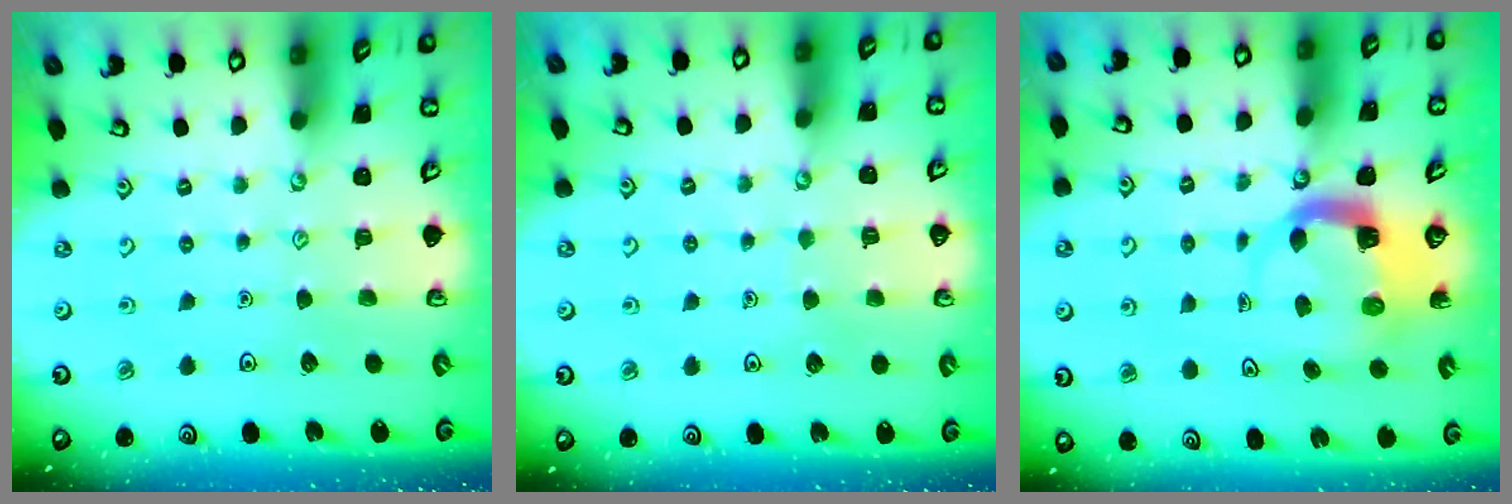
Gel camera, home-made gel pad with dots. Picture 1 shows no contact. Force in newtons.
{"total": 3.3, "press": 3.2, "slide": 0.3}
{"total": 4.5, "press": 4.5, "slide": 0.6}